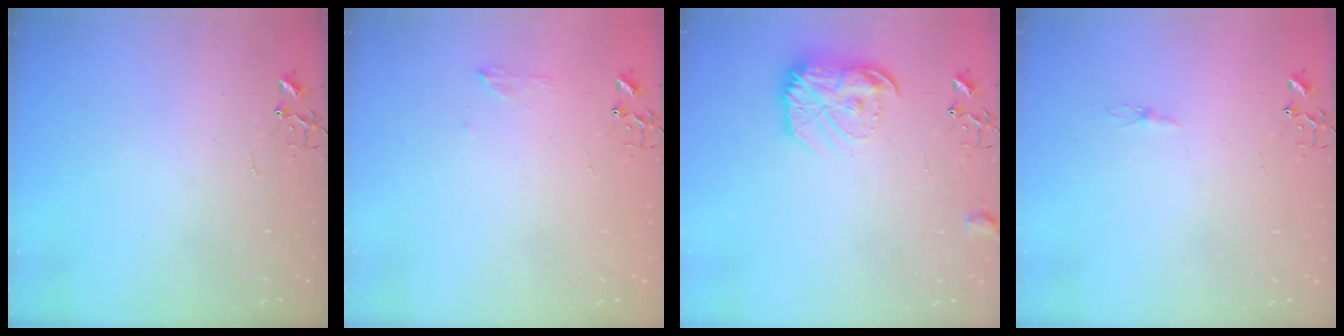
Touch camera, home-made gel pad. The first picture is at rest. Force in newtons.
{"total": 7.4, "press": 7.3, "slide": 1.0}
{"total": 14.7, "press": 14.7, "slide": 0.8}
{"total": 2.2, "press": 2.2, "slide": 0.3}